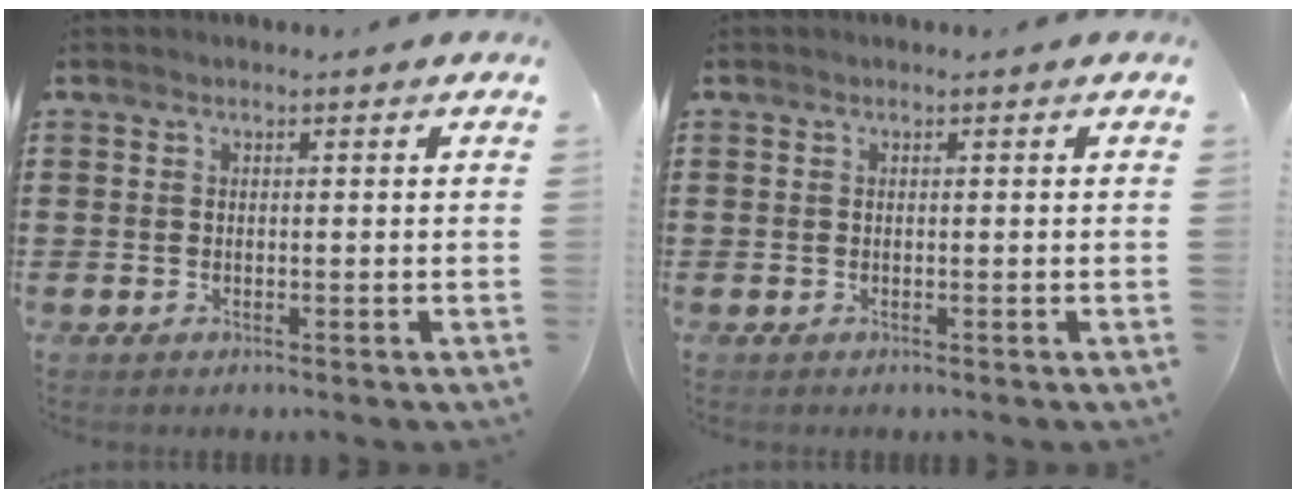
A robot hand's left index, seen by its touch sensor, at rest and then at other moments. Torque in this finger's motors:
{"motor_torque": [0.00, 0.00, 0.00, 0.00]}